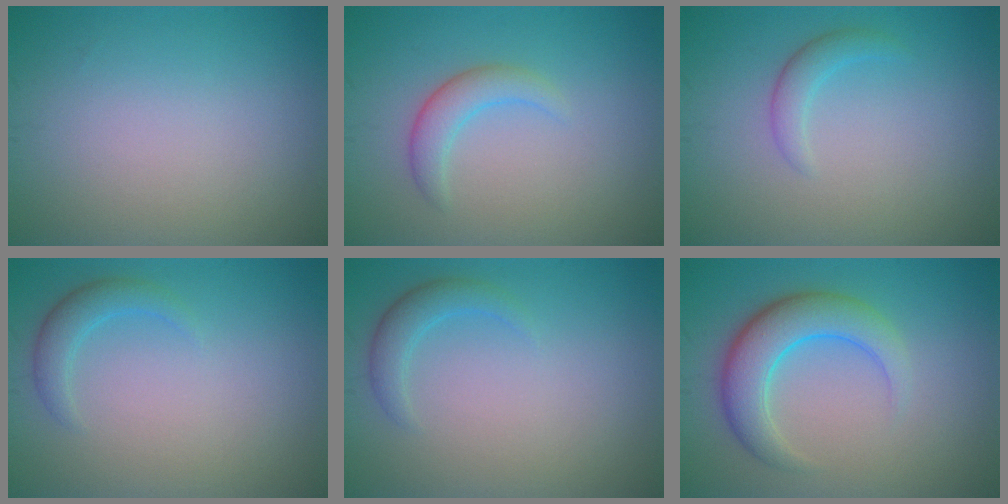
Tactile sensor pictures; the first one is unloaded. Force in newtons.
{"total": 2.5, "press": 2.5, "slide": 0.1}
{"total": 1.7, "press": 1.7, "slide": 0.1}
{"total": 2.1, "press": 2.1, "slide": 0.2}
{"total": 2.1, "press": 2.1, "slide": 0.2}
{"total": 5.3, "press": 5.3, "slide": 0.2}